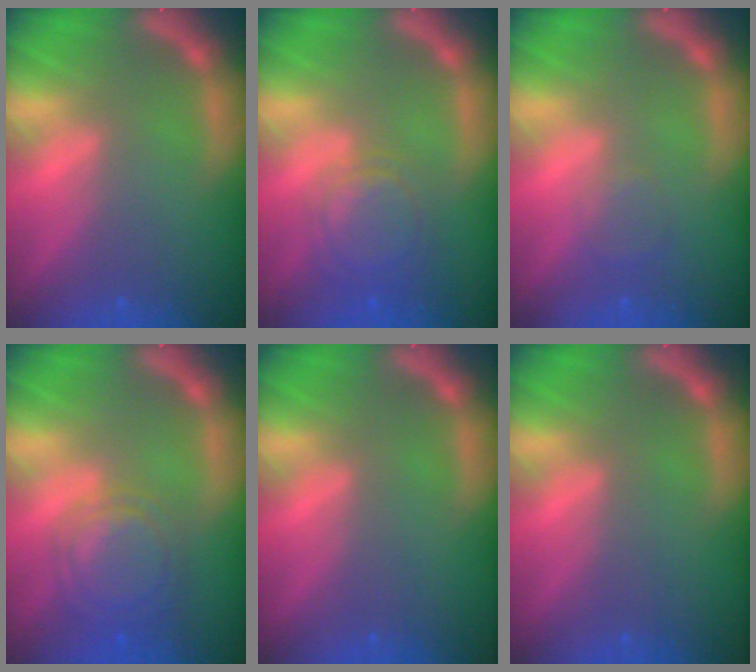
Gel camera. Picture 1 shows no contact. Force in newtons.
{"total": 5.1}
{"total": 1.5}
{"total": 6.0}
{"total": 0.0}
{"total": 0.0}